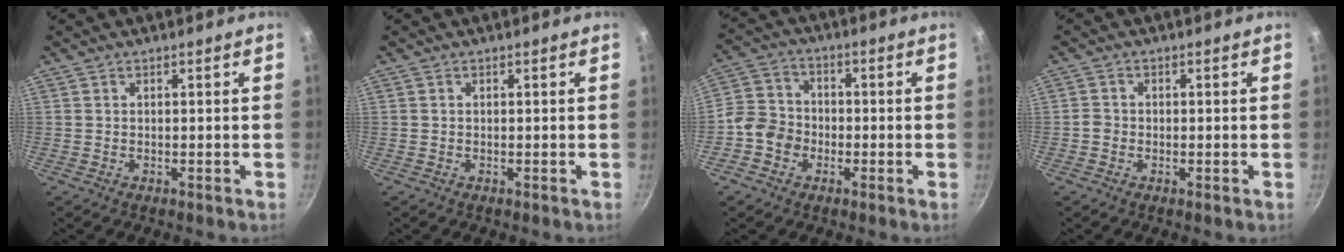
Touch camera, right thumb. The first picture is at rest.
{"total": 0.0}
{"total": 7.3, "force": [-2.5, 6.2, 2.9], "torque": [-0.028, 0.027, -0.062]}
{"total": 1.6, "force": [-0.6, 1.3, 0.6], "torque": [-0.013, 0.007, -0.017]}